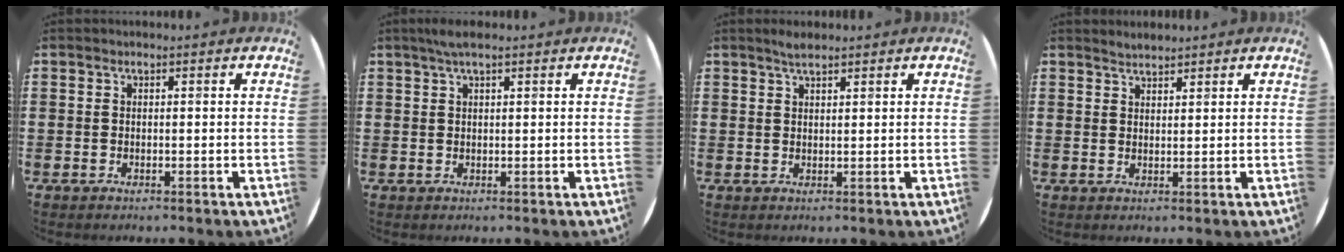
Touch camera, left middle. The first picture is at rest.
{"total": 2.0, "force": [1.4, 0.2, 1.4], "torque": [-0.029, 0.006, 0.024]}
{"total": 1.8, "force": [1.6, 0.3, 0.8], "torque": [-0.017, 0.004, 0.028]}
{"total": 1.7, "force": [1.7, 0.3, 0.0], "torque": [-0.002, 0.004, 0.032]}